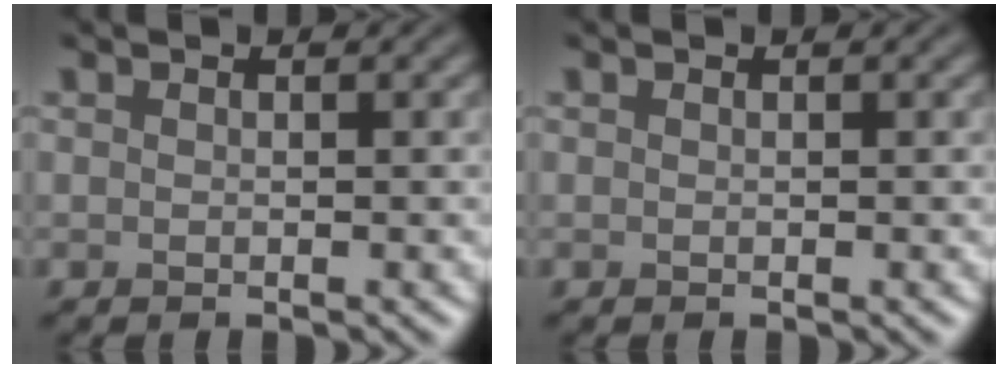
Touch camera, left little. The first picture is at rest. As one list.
[{"total": 0.0}]